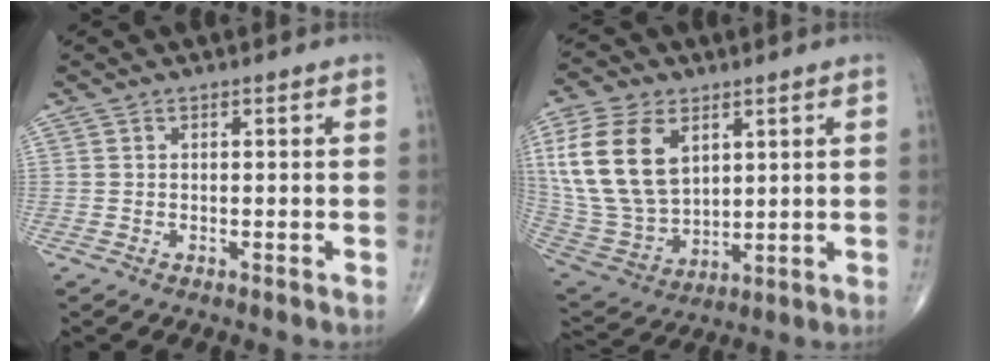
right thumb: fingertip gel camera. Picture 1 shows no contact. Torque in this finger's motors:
{"motor_torque": [-1.03, 1.93, 1.49, 1.28, 0.56]}